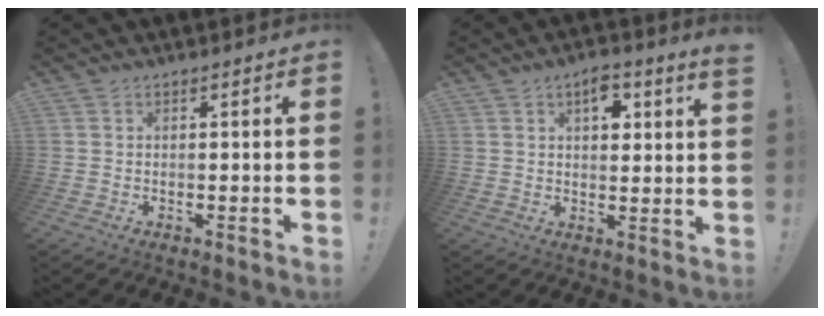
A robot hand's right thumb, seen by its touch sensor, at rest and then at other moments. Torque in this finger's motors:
{"motor_torque": [-0.01, 0.01, 0.09, 0.25, 0.03]}